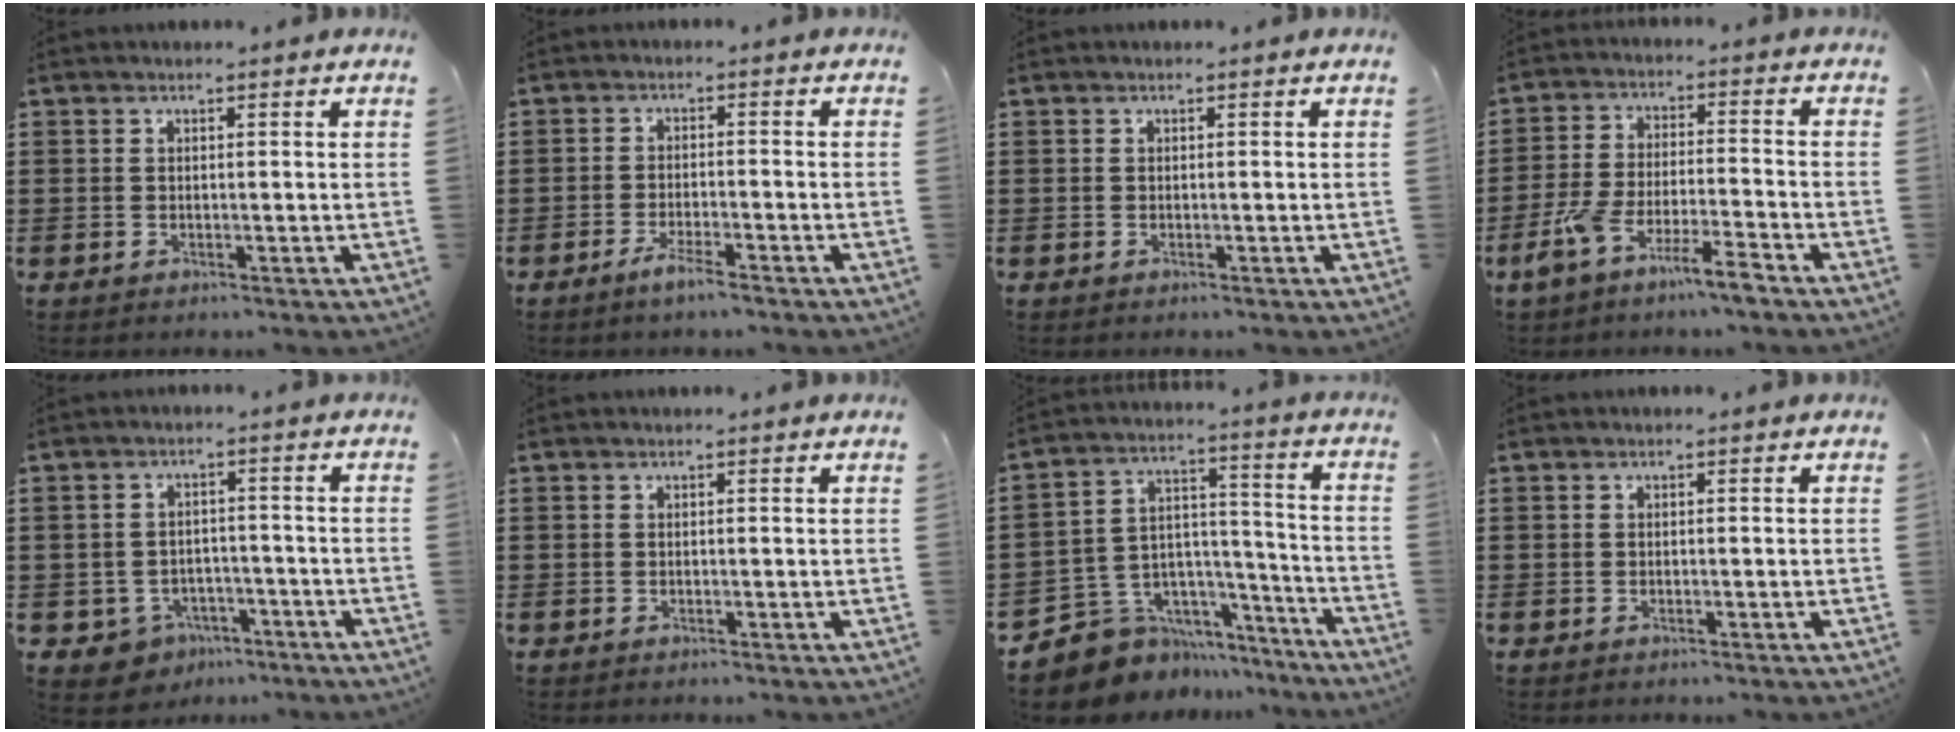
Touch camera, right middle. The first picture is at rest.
{"total": 2.9, "force": [-2.3, 0.2, 1.8], "torque": [-0.038, 0.002, -0.044]}
{"total": 0.0}
{"total": 7.4, "force": [-5.6, 0.7, 4.8], "torque": [-0.118, -0.011, -0.112]}
{"total": 3.3, "force": [-2.7, 1.9, 0.2], "torque": [-0.016, 0.005, -0.057]}
{"total": 0.0}
{"total": 8.5, "force": [-6.8, 5.1, 0.9], "torque": [-0.041, 0.011, -0.127]}
{"total": 0.0}